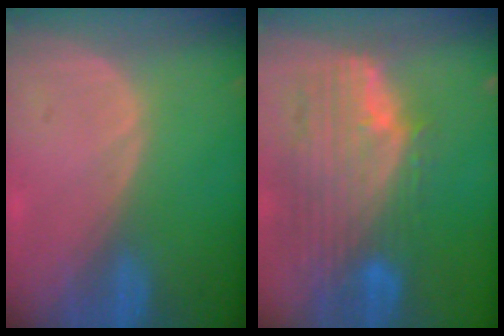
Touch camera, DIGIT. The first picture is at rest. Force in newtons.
{"total": 11.7, "press": 10.0, "slide": 6.2}